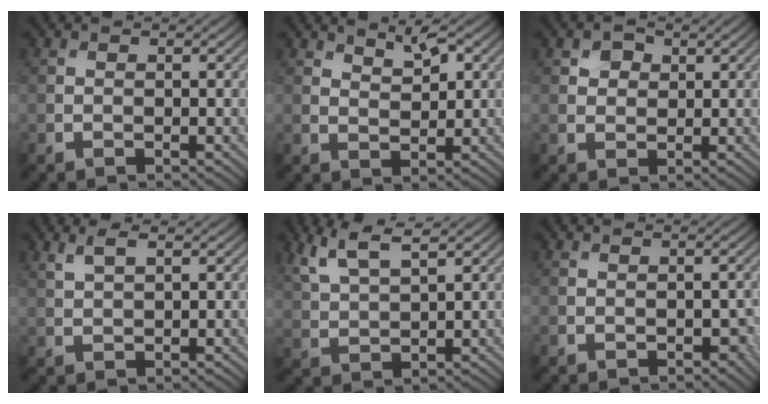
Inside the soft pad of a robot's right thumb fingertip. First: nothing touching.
{"total": 3.1, "force": [2.2, 1.2, 1.9], "torque": [-0.028, -0.010, 0.047]}
{"total": 2.3, "force": [1.1, 1.8, 1.1], "torque": [-0.021, 0.001, 0.018]}
{"total": 2.4, "force": [1.5, 0.5, 1.7], "torque": [-0.045, 0.004, 0.037]}
{"total": 5.8, "force": [3.9, 1.4, 4.1], "torque": [-0.103, 0.008, 0.087]}
{"total": 1.3, "force": [-0.5, 0.9, 0.8], "torque": [-0.015, -0.009, -0.005]}